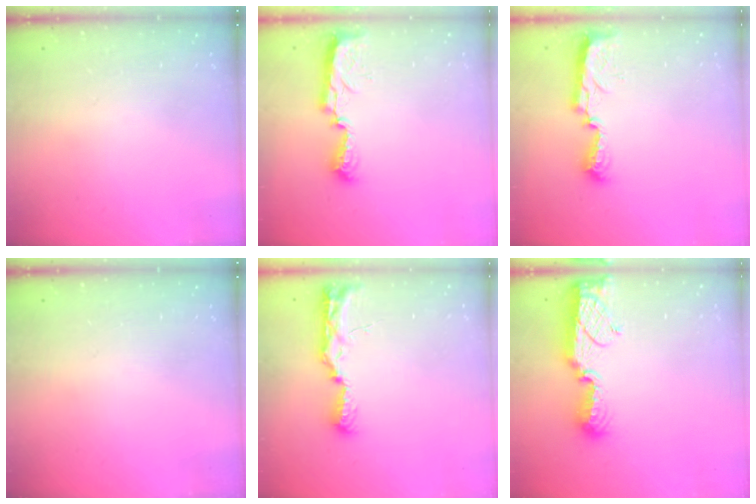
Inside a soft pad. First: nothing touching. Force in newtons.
{"total": 8.5, "press": 8.5, "slide": 0.4}
{"total": 8.5, "press": 8.5, "slide": 0.4}
{"total": 0.0}
{"total": 9.4, "press": 9.2, "slide": 2.0}
{"total": 11.0, "press": 11.0, "slide": 0.6}